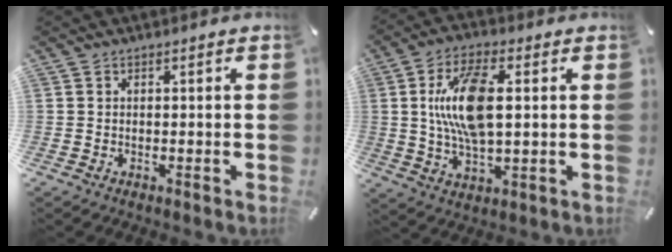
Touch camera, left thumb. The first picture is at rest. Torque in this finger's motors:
{"motor_torque": [2.01, 2.01, 1.28, -0.67, 0.41]}